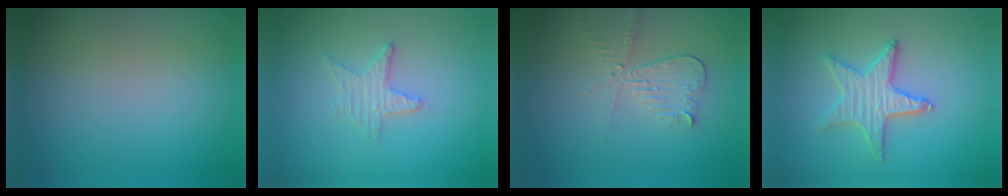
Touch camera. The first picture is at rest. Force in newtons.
{"total": 2.1, "press": 2.0, "slide": 0.4}
{"total": 3.0, "press": 2.6, "slide": 1.5}
{"total": 3.2, "press": 3.1, "slide": 0.6}